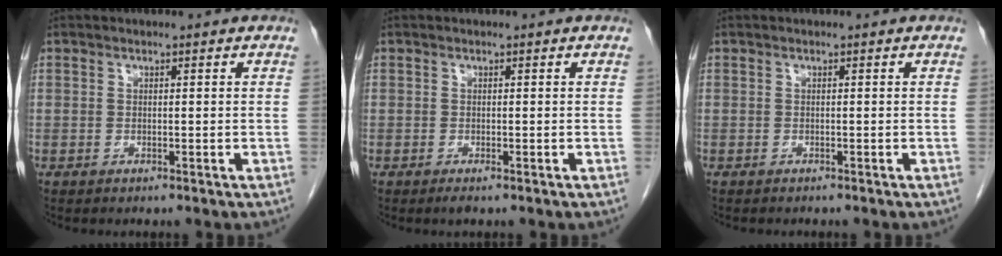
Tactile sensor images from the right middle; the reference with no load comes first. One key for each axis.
{"total": 0.9, "fx": -0.6, "fy": 0.1, "fz": 0.6, "tx": -0.012, "ty": -0.003, "tz": -0.008}
{"total": 1.0, "fx": -0.9, "fy": 0.3, "fz": 0.4, "tx": -0.010, "ty": -0.001, "tz": -0.010}